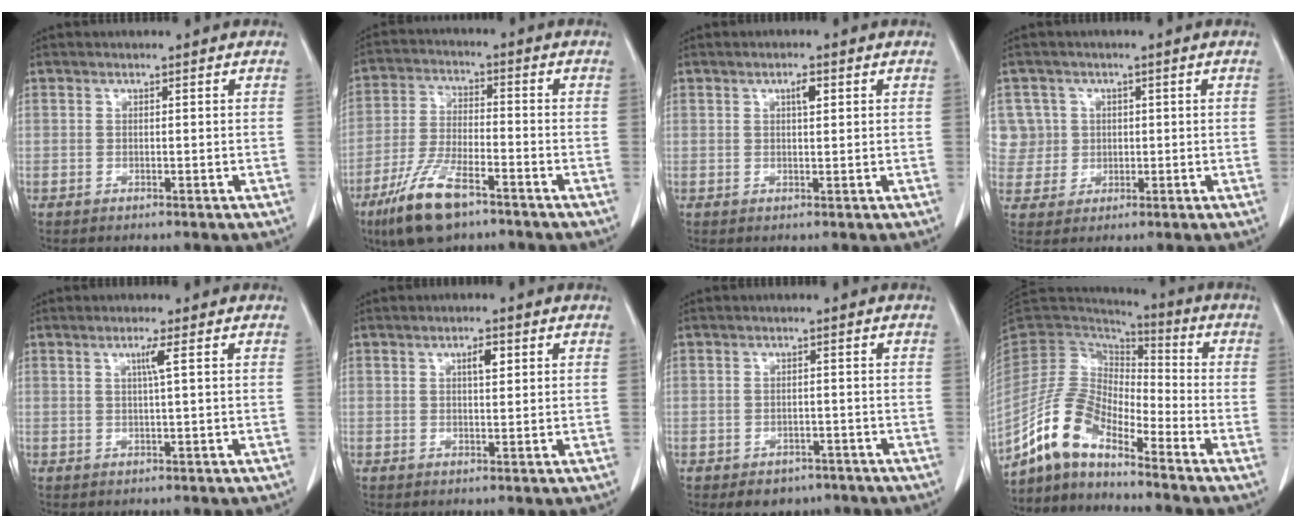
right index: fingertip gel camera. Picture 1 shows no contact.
{"total": 11.2, "force": [-7.2, 3.1, 7.9], "torque": [-0.167, -0.018, -0.132]}
{"total": 1.9, "force": [0.8, 0.5, 1.6], "torque": [-0.028, 0.000, 0.012]}
{"total": 6.5, "force": [1.3, 6.3, -0.3], "torque": [0.013, 0.025, 0.035]}
{"total": 2.0, "force": [0.6, -0.6, 1.8], "torque": [-0.037, -0.002, 0.013]}
{"total": 2.4, "force": [0.9, 0.7, 2.0], "torque": [-0.036, 0.000, 0.015]}
{"total": 4.5, "force": [-3.1, 3.0, 1.1], "torque": [-0.005, 0.006, -0.037]}
{"total": 10.2, "force": [-8.0, 3.2, 5.4], "torque": [-0.122, 0.025, -0.157]}